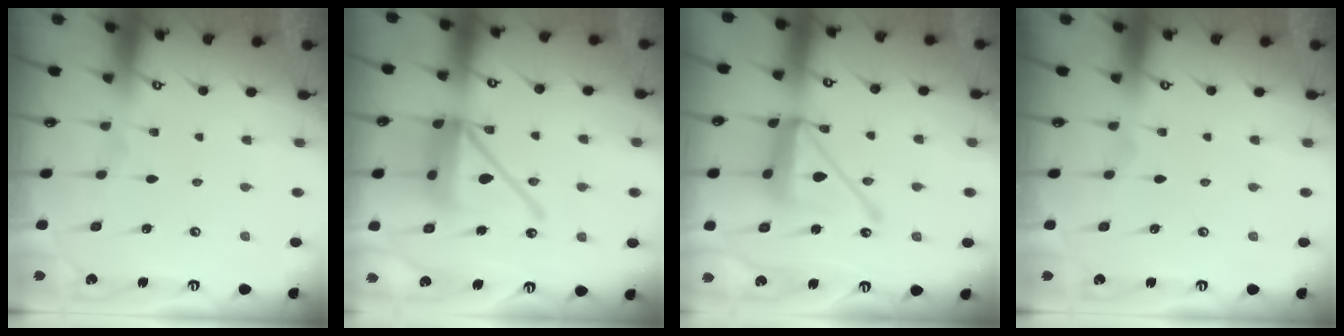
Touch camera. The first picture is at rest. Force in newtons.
{"total": 16.3, "press": 16.2, "slide": 2.2}
{"total": 15.2, "press": 15.1, "slide": 1.3}
{"total": 0.0}